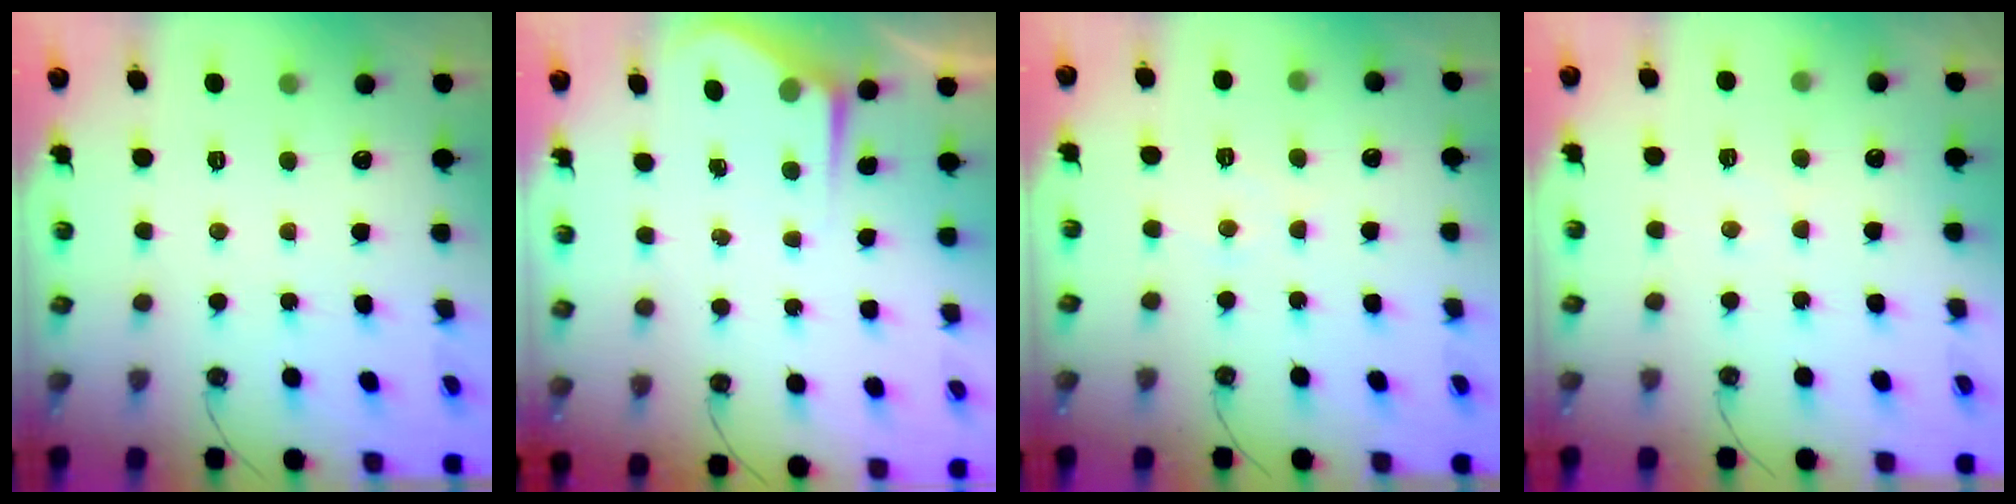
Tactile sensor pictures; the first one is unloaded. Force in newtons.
{"total": 3.8, "press": 3.8, "slide": 0.5}
{"total": 4.9, "press": 4.8, "slide": 0.7}
{"total": 3.3, "press": 3.3, "slide": 0.5}